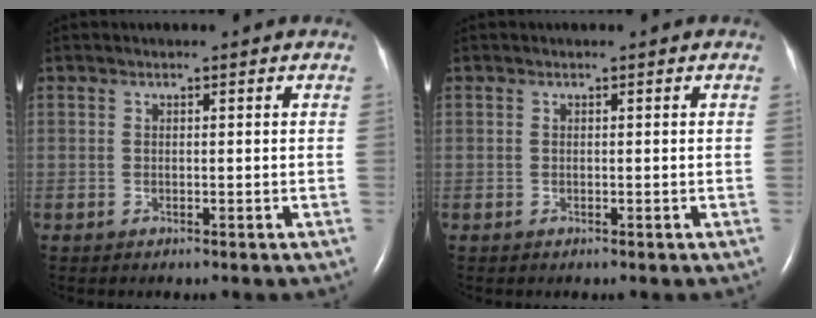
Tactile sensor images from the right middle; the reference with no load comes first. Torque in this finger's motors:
{"motor_torque": [0.19, -0.06, 0.14, 0.01]}